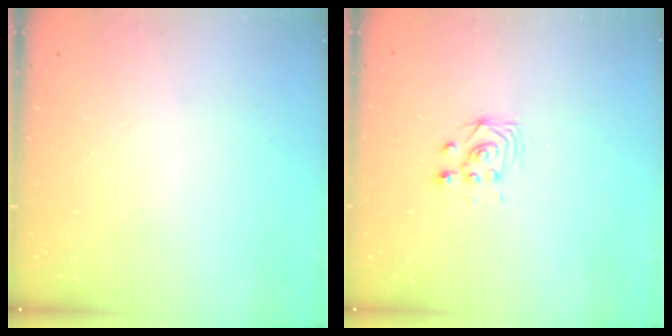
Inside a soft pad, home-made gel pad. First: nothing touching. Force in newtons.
{"total": 2.8, "press": 2.5, "slide": 1.3}